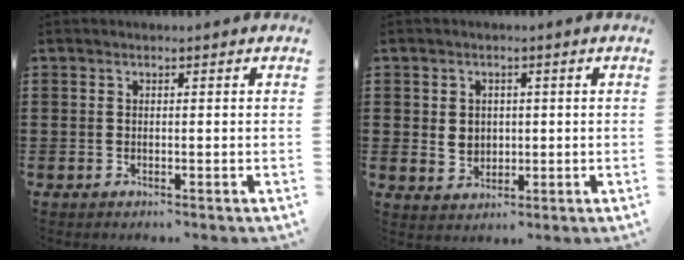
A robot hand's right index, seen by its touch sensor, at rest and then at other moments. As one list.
[{"total": 2.7, "force": [0.4, 2.5, 0.9], "torque": [-0.027, 0.009, 0.006]}]